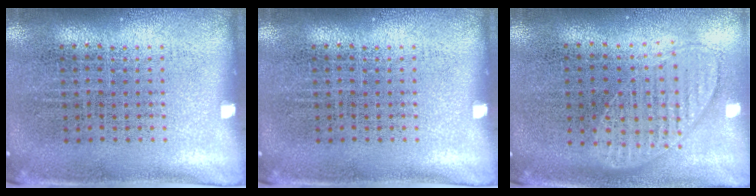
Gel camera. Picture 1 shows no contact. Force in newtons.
{"total": 0.0}
{"total": 1.0, "press": 1.0, "slide": 0.2}